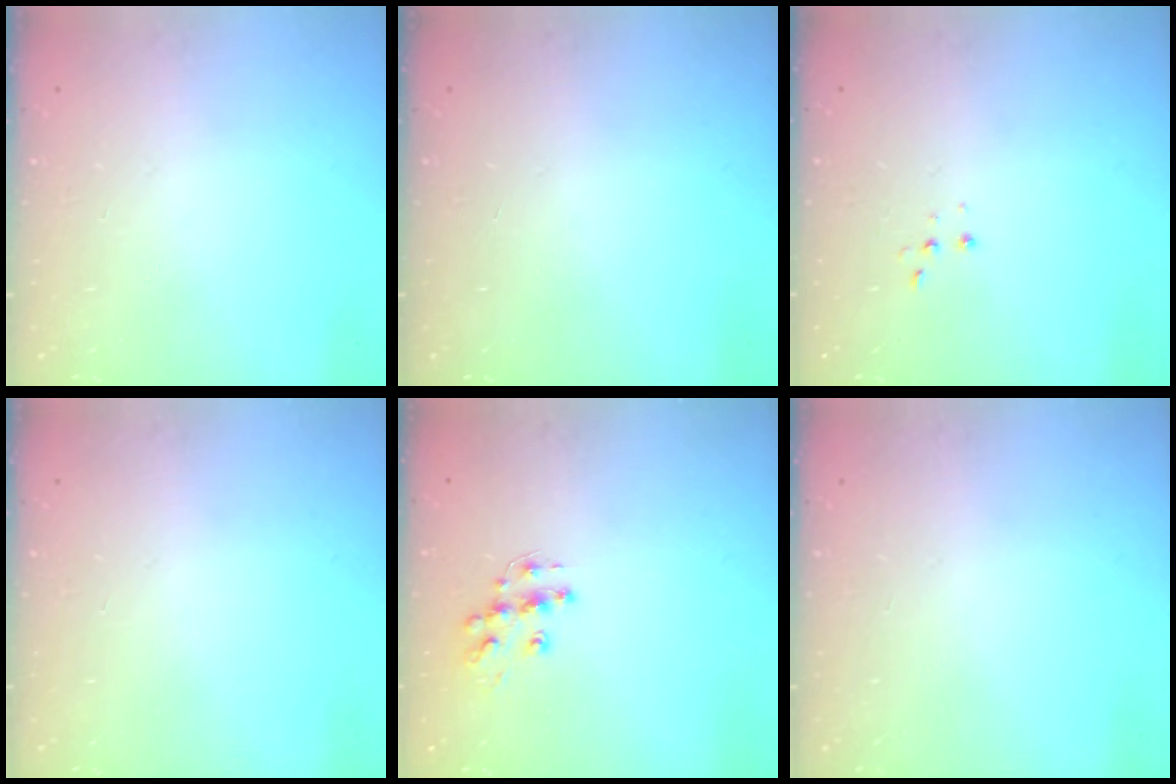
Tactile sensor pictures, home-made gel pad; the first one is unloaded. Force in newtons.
{"total": 0.0}
{"total": 2.7, "press": 2.7, "slide": 0.5}
{"total": 0.0}
{"total": 9.8, "press": 9.8, "slide": 0.6}
{"total": 0.0}